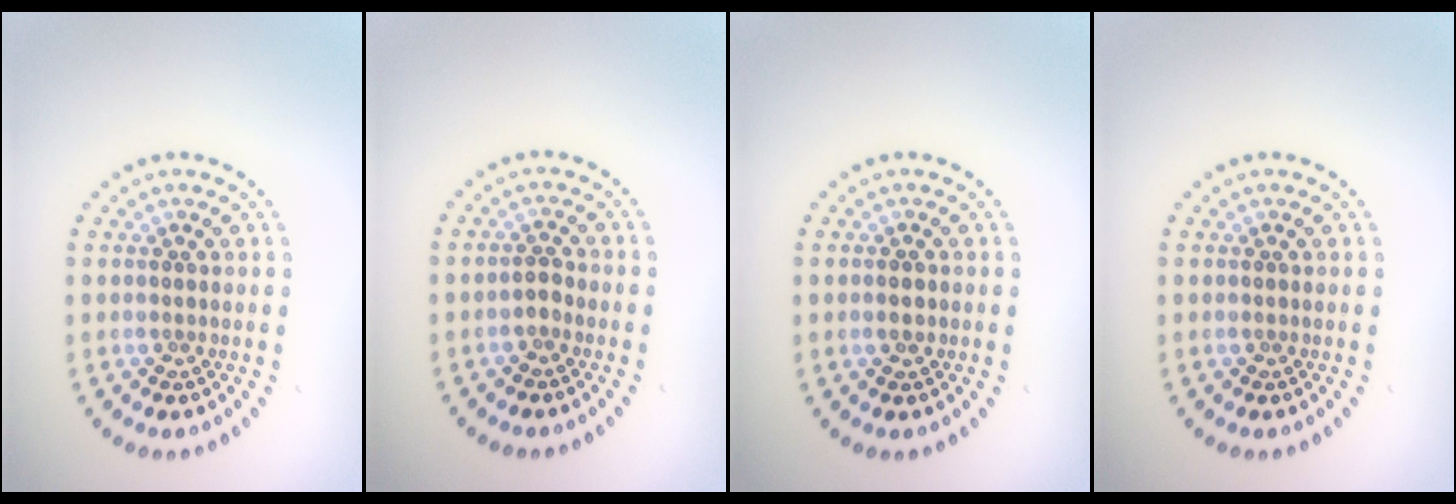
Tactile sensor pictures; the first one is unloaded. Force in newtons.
{"total": 0.9, "press": 0.8, "slide": 0.4}
{"total": 1.1, "press": 1.0, "slide": 0.2}
{"total": 0.0}